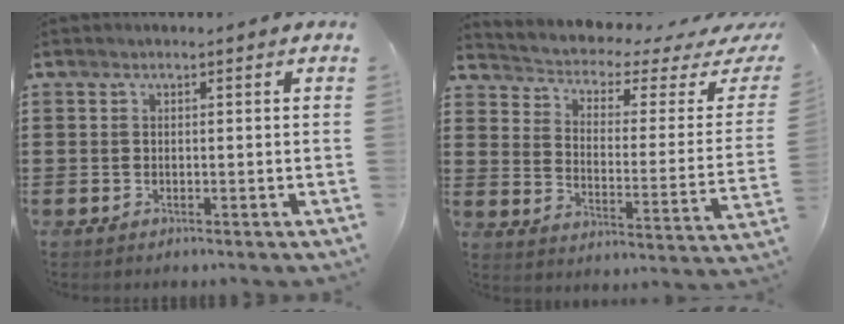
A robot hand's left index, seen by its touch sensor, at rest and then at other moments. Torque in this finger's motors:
{"motor_torque": [1.21, -0.93, 0.35, 0.04]}